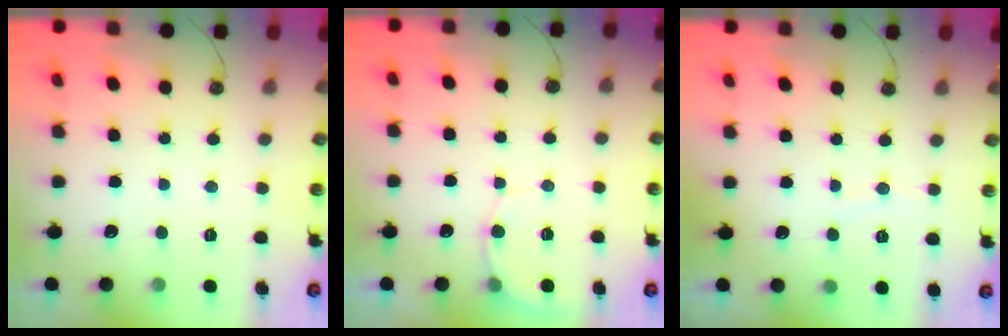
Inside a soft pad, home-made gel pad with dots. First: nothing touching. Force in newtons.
{"total": 5.3, "press": 5.3, "slide": 0.4}
{"total": 2.2, "press": 2.2, "slide": 0.2}